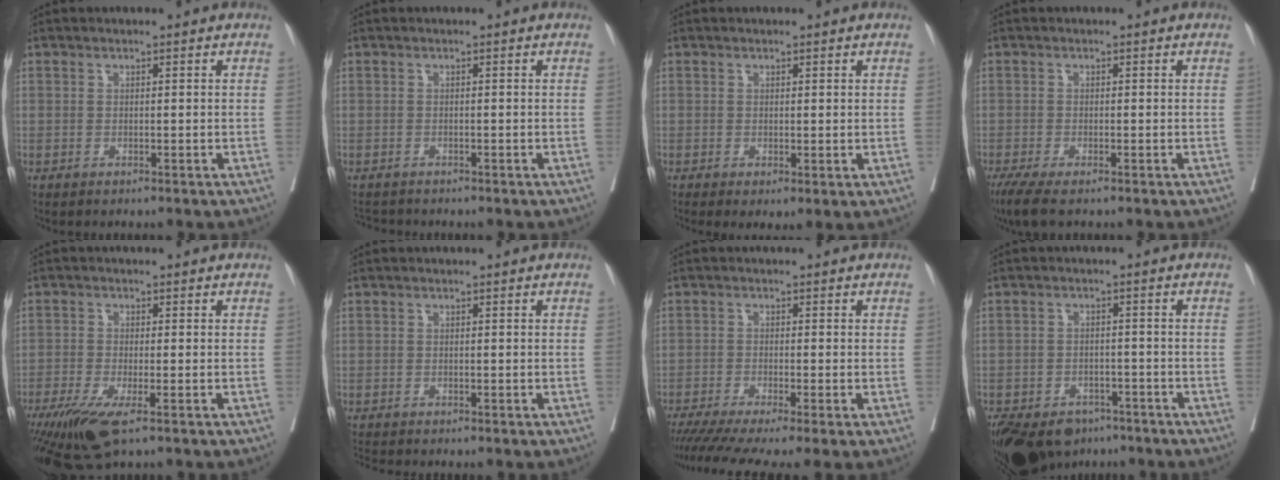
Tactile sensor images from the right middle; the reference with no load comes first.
{"total": 2.2, "force": [-2.1, 0.5, 0.1], "torque": [-0.009, -0.011, -0.036]}
{"total": 2.4, "force": [0.3, 0.9, 2.2], "torque": [-0.044, -0.008, 0.009]}
{"total": 4.2, "force": [-3.0, 0.8, 2.8], "torque": [-0.053, -0.013, -0.053]}
{"total": 8.1, "force": [-5.0, 1.6, 6.1], "torque": [-0.104, -0.021, -0.088]}
{"total": 1.4, "force": [-1.4, -0.2, 0.1], "torque": [-0.014, -0.009, -0.028]}
{"total": 10.0, "force": [-7.4, 0.6, 6.7], "torque": [-0.102, -0.018, -0.121]}
{"total": 15.2, "force": [-9.7, 9.9, 6.2], "torque": [-0.180, -0.016, -0.134]}